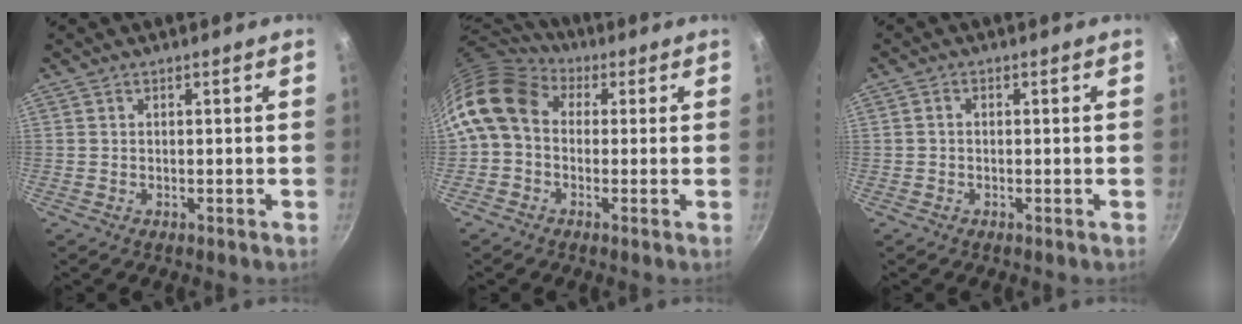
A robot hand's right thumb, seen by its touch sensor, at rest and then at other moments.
{"total": 11.8, "force": [1.3, 9.2, 7.2], "torque": [-0.125, 0.024, 0.001]}
{"total": 1.0, "force": [-0.2, 0.8, 0.6], "torque": [-0.011, 0.006, -0.005]}